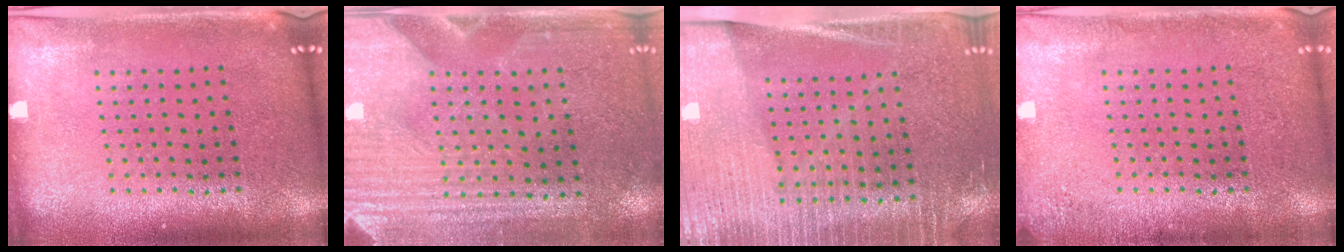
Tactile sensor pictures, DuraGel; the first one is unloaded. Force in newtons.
{"total": 3.5, "press": 3.1, "slide": 1.5}
{"total": 3.3, "press": 3.0, "slide": 1.4}
{"total": 1.4, "press": 1.4, "slide": 0.2}